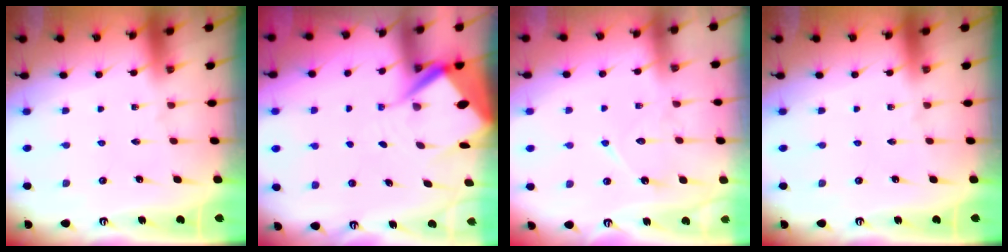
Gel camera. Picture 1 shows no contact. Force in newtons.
{"total": 7.5, "press": 7.5, "slide": 0.7}
{"total": 8.5, "press": 8.4, "slide": 0.7}
{"total": 0.0}